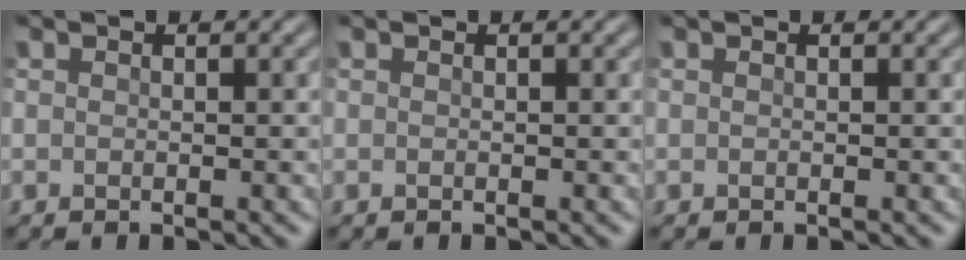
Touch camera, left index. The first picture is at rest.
{"total": 0.0}
{"total": 0.0}